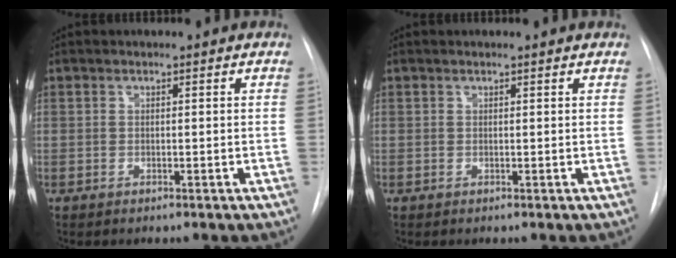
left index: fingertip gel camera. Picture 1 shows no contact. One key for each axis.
{"total": 0.9, "fx": 0.8, "fy": -0.1, "fz": 0.2, "tx": -0.008, "ty": 0.006, "tz": 0.013}